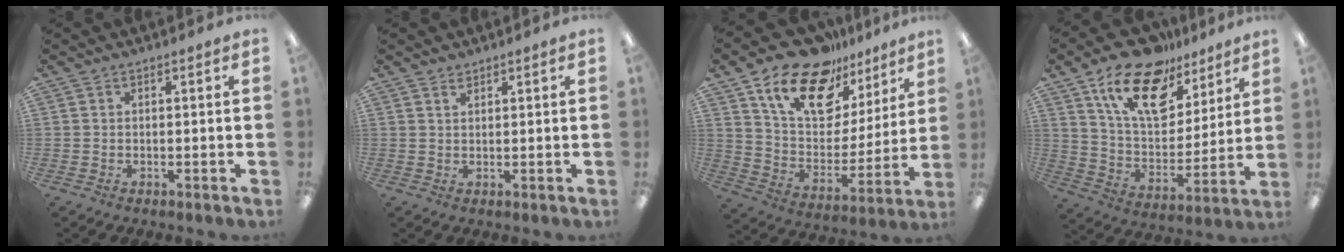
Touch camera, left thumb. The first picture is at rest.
{"total": 1.5, "force": [1.3, 0.5, 0.4], "torque": [-0.011, -0.001, 0.025]}
{"total": 19.6, "force": [14.0, 10.6, 8.7], "torque": [-0.160, -0.083, 0.248]}
{"total": 19.9, "force": [12.8, 10.6, 11.0], "torque": [-0.186, -0.062, 0.225]}